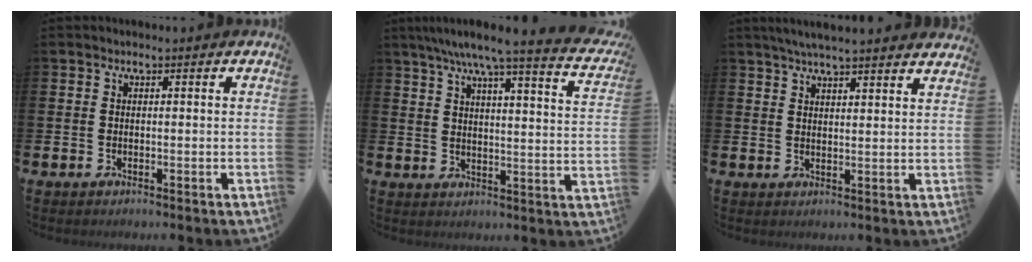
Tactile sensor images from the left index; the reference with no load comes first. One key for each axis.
{"total": 6.7, "fx": 5.6, "fy": 0.2, "fz": 3.6, "tx": -0.077, "ty": -0.042, "tz": 0.087}
{"total": 4.7, "fx": 4.5, "fy": -0.2, "fz": 1.3, "tx": -0.029, "ty": -0.018, "tz": 0.080}